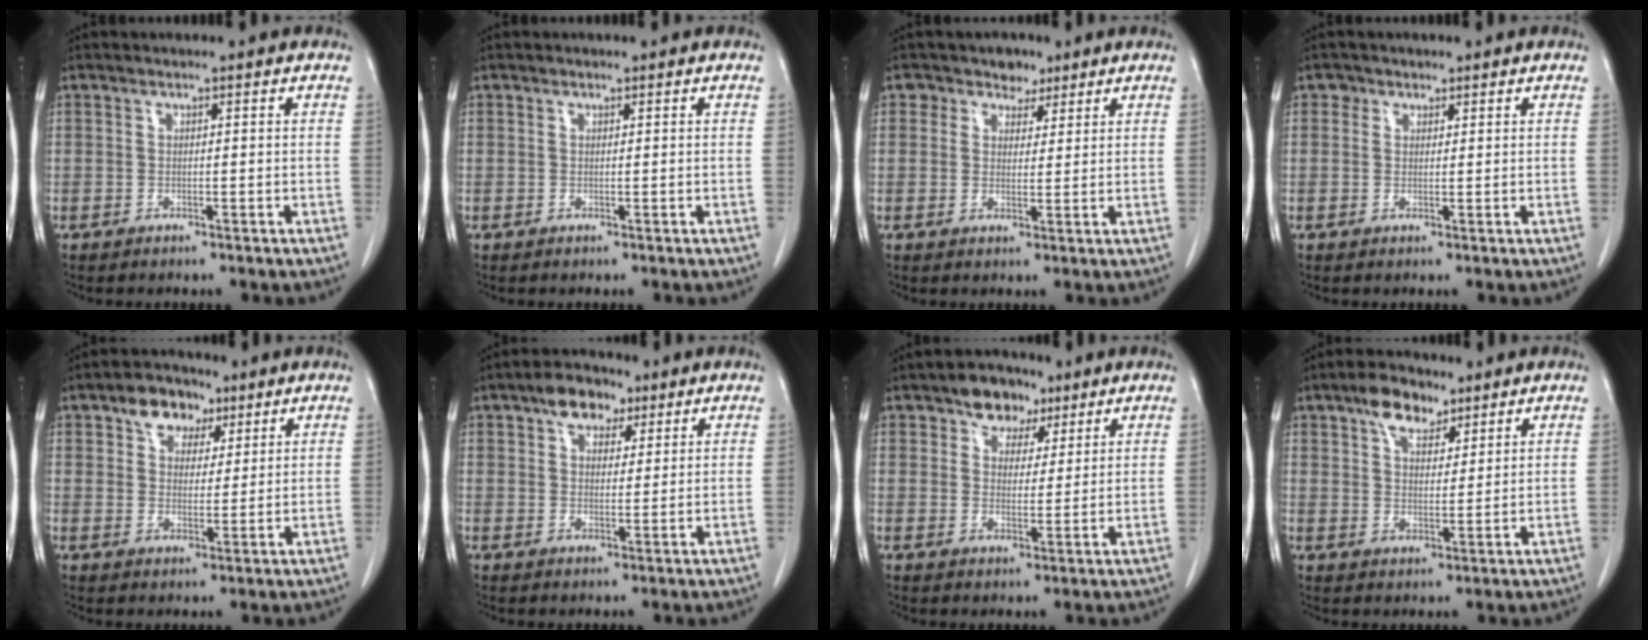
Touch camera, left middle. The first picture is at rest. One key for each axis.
{"total": 0.0}
{"total": 3.7, "fx": 2.4, "fy": 2.8, "fz": 0.2, "tx": 0.008, "ty": 0.001, "tz": 0.033}
{"total": 1.6, "fx": 0.9, "fy": 1.4, "fz": 0.0, "tx": 0.012, "ty": -0.001, "tz": 0.007}
{"total": 6.5, "fx": 3.7, "fy": 4.4, "fz": 2.9, "tx": -0.044, "ty": 0.022, "tz": 0.062}
{"total": 5.9, "fx": 3.5, "fy": 3.4, "fz": 3.3, "tx": -0.055, "ty": 0.020, "tz": 0.059}
{"total": 6.3, "fx": 4.0, "fy": 4.2, "fz": 2.5, "tx": -0.032, "ty": 0.015, "tz": 0.066}
{"total": 6.6, "fx": 4.3, "fy": 3.2, "fz": 3.7, "tx": -0.066, "ty": 0.013, "tz": 0.077}